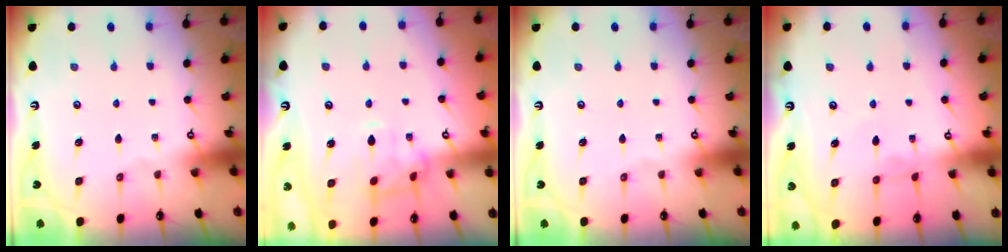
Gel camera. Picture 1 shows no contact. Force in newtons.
{"total": 1.3, "press": 1.2, "slide": 0.4}
{"total": 0.0}
{"total": 1.1, "press": 1.0, "slide": 0.2}